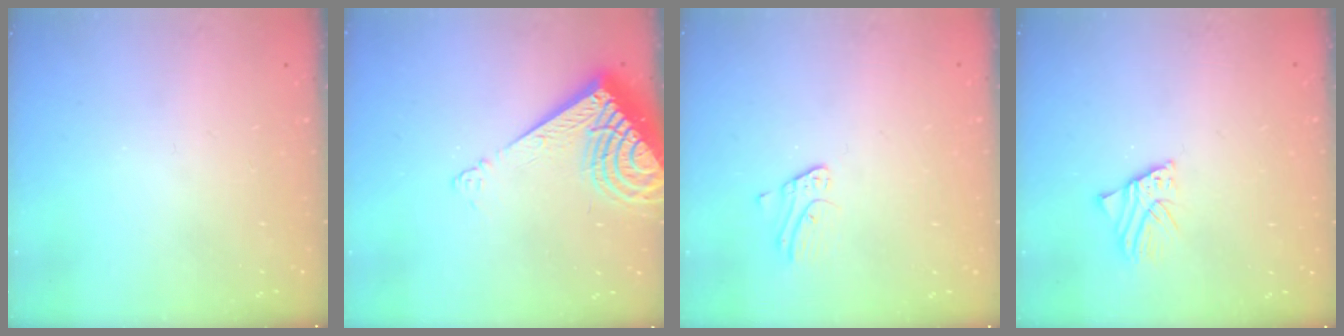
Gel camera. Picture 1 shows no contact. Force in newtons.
{"total": 10.7, "press": 10.6, "slide": 1.5}
{"total": 2.7, "press": 2.7, "slide": 0.3}
{"total": 2.5, "press": 2.5, "slide": 0.3}